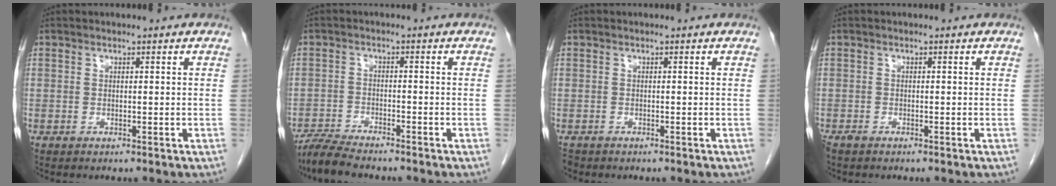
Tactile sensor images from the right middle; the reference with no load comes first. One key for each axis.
{"total": 5.3, "fx": -4.9, "fy": 0.5, "fz": 2.1, "tx": -0.040, "ty": -0.018, "tz": -0.089}
{"total": 1.6, "fx": -1.3, "fy": 0.8, "fz": 0.3, "tx": -0.011, "ty": -0.003, "tz": -0.018}
{"total": 1.2, "fx": -1.0, "fy": 0.5, "fz": 0.5, "tx": -0.014, "ty": -0.004, "tz": -0.013}